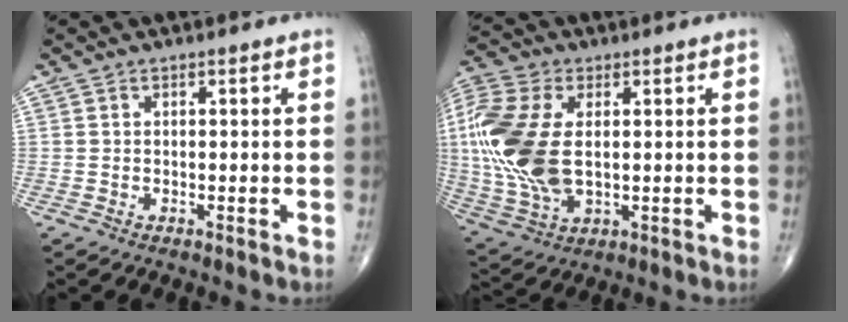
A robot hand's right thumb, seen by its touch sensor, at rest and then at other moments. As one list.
[{"total": 19.5, "force": [1.6, 11.1, 16.0], "torque": [-0.383, -0.010, 0.033]}]